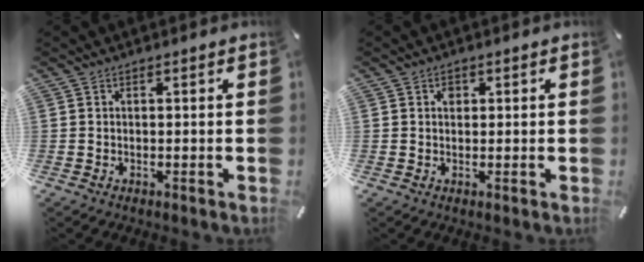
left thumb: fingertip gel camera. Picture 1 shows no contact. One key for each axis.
{"total": 1.2, "fx": 0.3, "fy": 1.1, "fz": 0.5, "tx": -0.003, "ty": 0.002, "tz": 0.002}